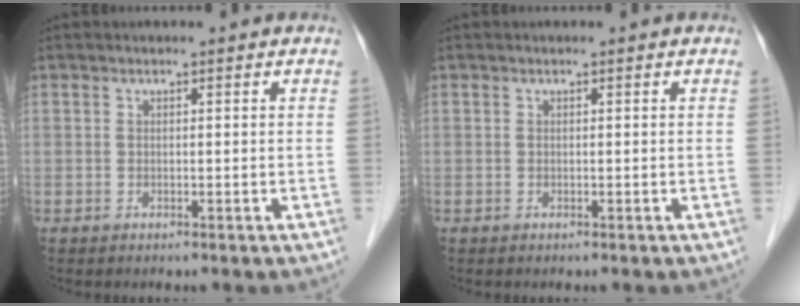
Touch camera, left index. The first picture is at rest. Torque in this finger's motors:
{"motor_torque": [0.00, 0.00, 0.00, -0.01]}